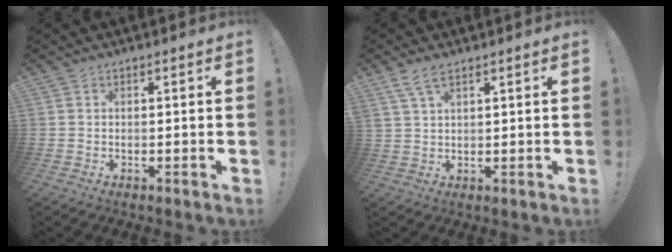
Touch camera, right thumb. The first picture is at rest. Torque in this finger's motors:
{"motor_torque": [0.39, 0.64, 1.60, 0.81, 0.13]}